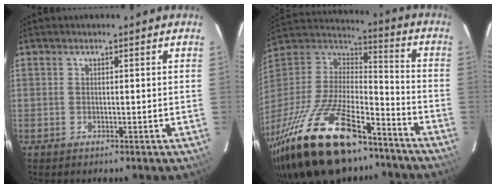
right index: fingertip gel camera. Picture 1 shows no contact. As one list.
[{"total": 34.6, "force": [-23.6, 13.6, 21.4], "torque": [-0.441, -0.037, -0.375]}]